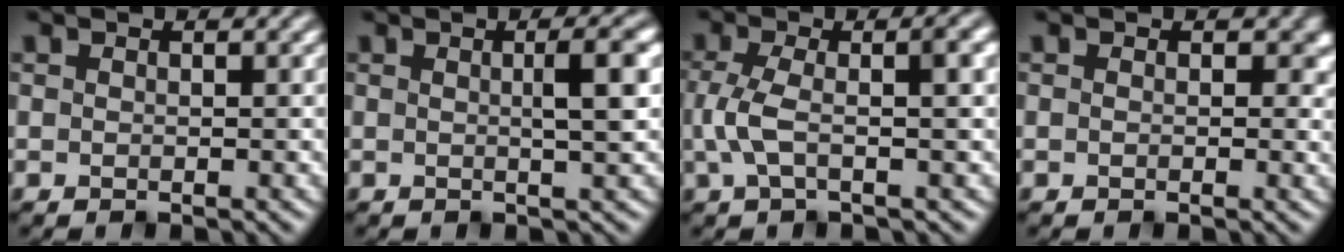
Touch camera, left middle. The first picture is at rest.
{"total": 3.4, "force": [0.5, 0.7, 3.3], "torque": [-0.040, 0.007, 0.001]}
{"total": 5.1, "force": [0.1, 1.7, 4.8], "torque": [-0.102, 0.004, -0.004]}
{"total": 1.6, "force": [0.2, 1.2, 1.1], "torque": [-0.011, -0.004, 0.000]}